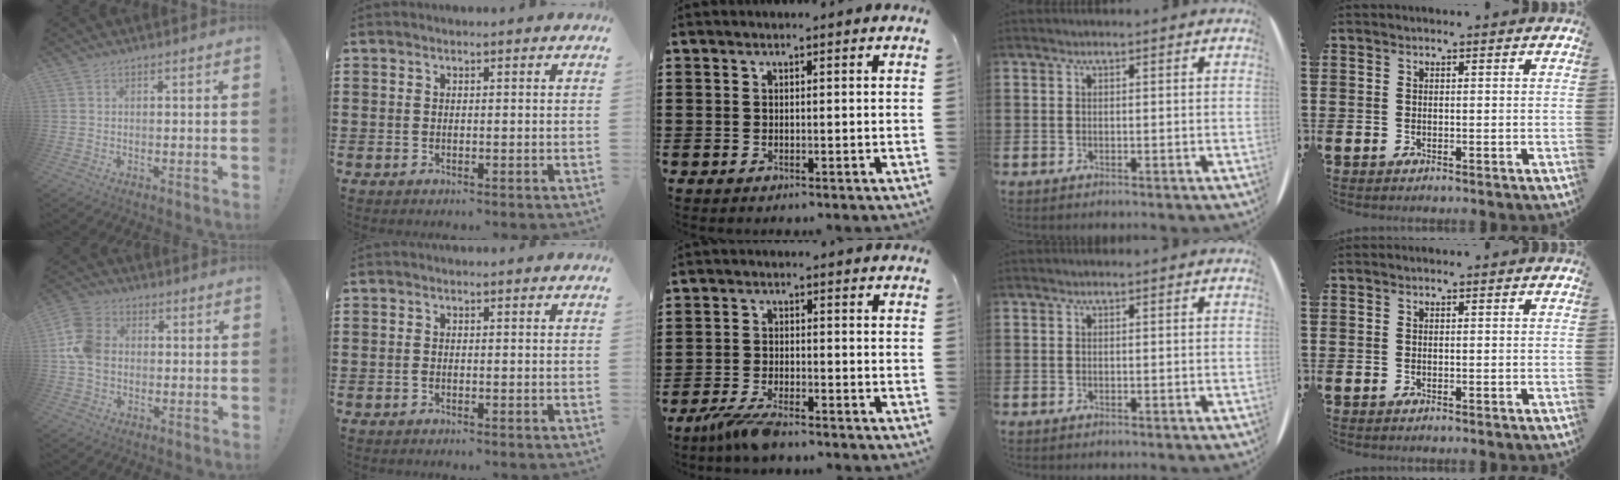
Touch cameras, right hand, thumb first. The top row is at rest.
{"thumb": {"total": 10.5, "force": [-0.3, 8.2, 6.4], "torque": [-0.125, 0.014, -0.002]}, "index": {"total": 0.5, "force": [-0.3, 0.2, 0.4], "torque": [-0.010, -0.004, -0.006]}, "middle": {"total": 4.6, "force": [-3.8, 0.8, 2.5], "torque": [-0.068, -0.011, -0.078]}}